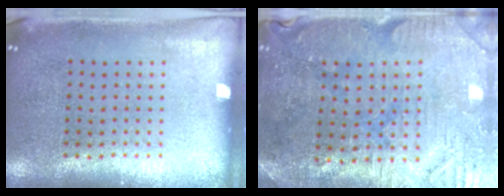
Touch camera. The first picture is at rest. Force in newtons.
{"total": 1.2, "press": 1.1, "slide": 0.4}